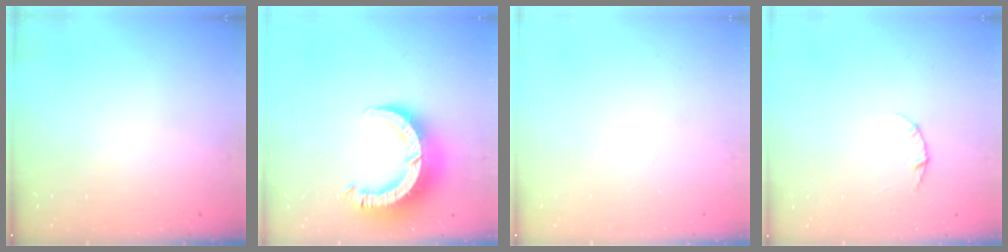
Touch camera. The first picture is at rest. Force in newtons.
{"total": 12.6, "press": 12.6, "slide": 1.4}
{"total": 0.0}
{"total": 2.8, "press": 2.8, "slide": 0.4}